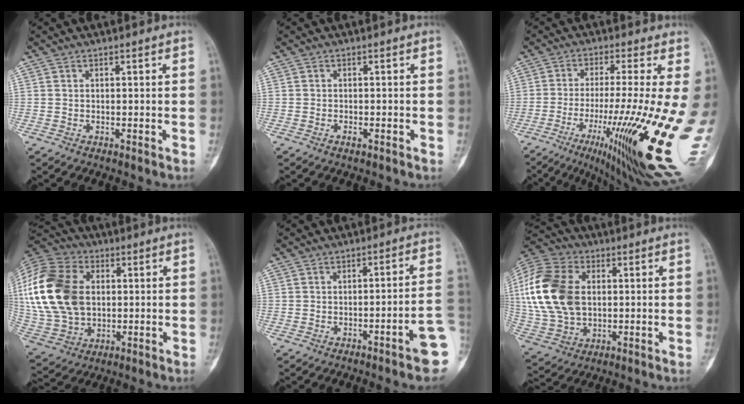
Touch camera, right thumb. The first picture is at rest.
{"total": 0.8, "force": [-0.5, 0.4, 0.5], "torque": [-0.010, 0.003, -0.010]}
{"total": 21.8, "force": [-4.7, 3.3, 21.0], "torque": [-0.265, -0.013, -0.053]}
{"total": 23.7, "force": [3.0, 16.6, 16.7], "torque": [-0.353, 0.004, 0.060]}
{"total": 7.7, "force": [-3.1, 0.6, 7.0], "torque": [-0.083, 0.029, -0.040]}
{"total": 20.3, "force": [2.6, 13.8, 14.6], "torque": [-0.305, 0.005, 0.051]}